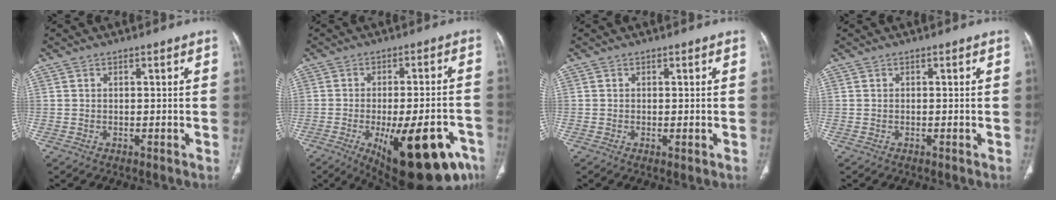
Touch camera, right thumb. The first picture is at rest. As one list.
[{"total": 22.3, "force": [-10.6, 8.2, 17.8], "torque": [-0.186, 0.028, -0.133]}, {"total": 0.9, "force": [-0.2, 0.2, 0.9], "torque": [-0.018, -0.006, 0.000]}, {"total": 0.0}]